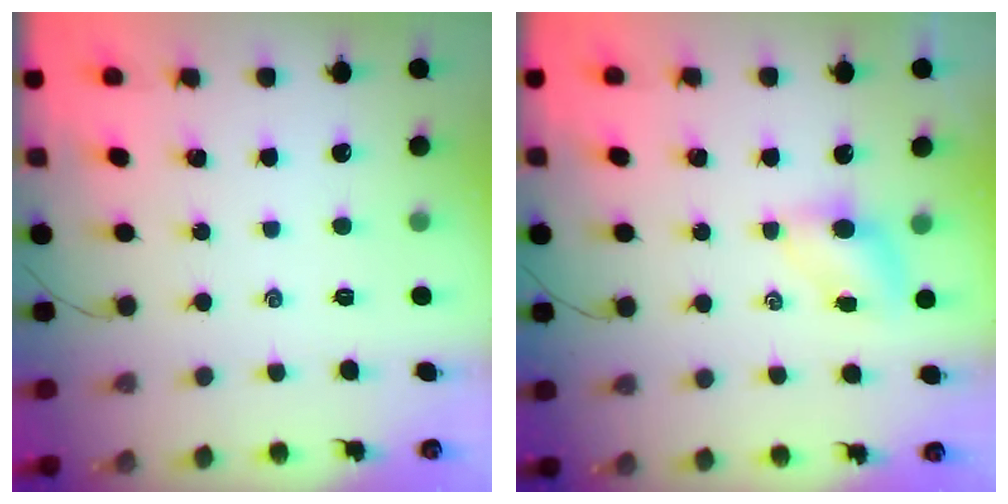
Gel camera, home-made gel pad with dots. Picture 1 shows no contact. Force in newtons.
{"total": 4.7, "press": 4.7, "slide": 0.5}